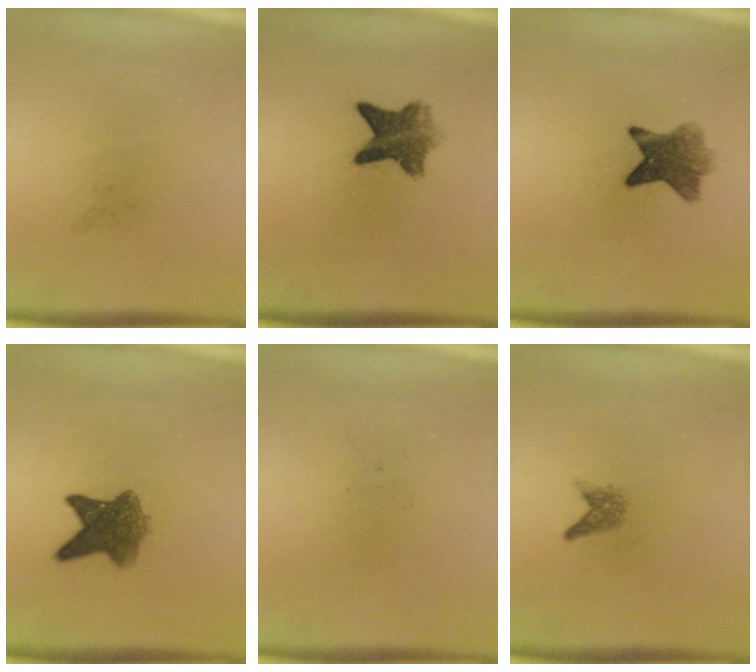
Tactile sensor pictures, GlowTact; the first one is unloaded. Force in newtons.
{"total": 6.9}
{"total": 7.2}
{"total": 6.3}
{"total": 0.0}
{"total": 1.5}